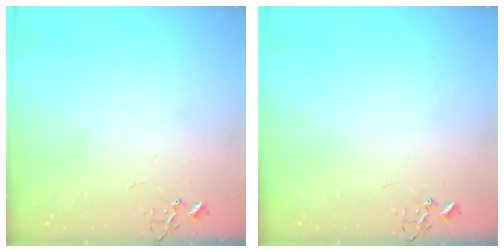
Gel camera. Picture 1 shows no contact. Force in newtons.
{"total": 0.0}